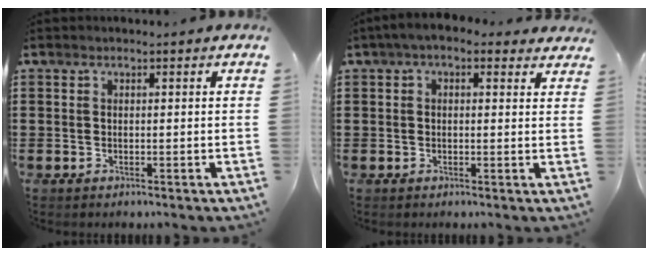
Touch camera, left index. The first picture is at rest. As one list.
[{"total": 2.1, "force": [0.8, 1.3, 1.4], "torque": [-0.031, 0.004, 0.012]}]